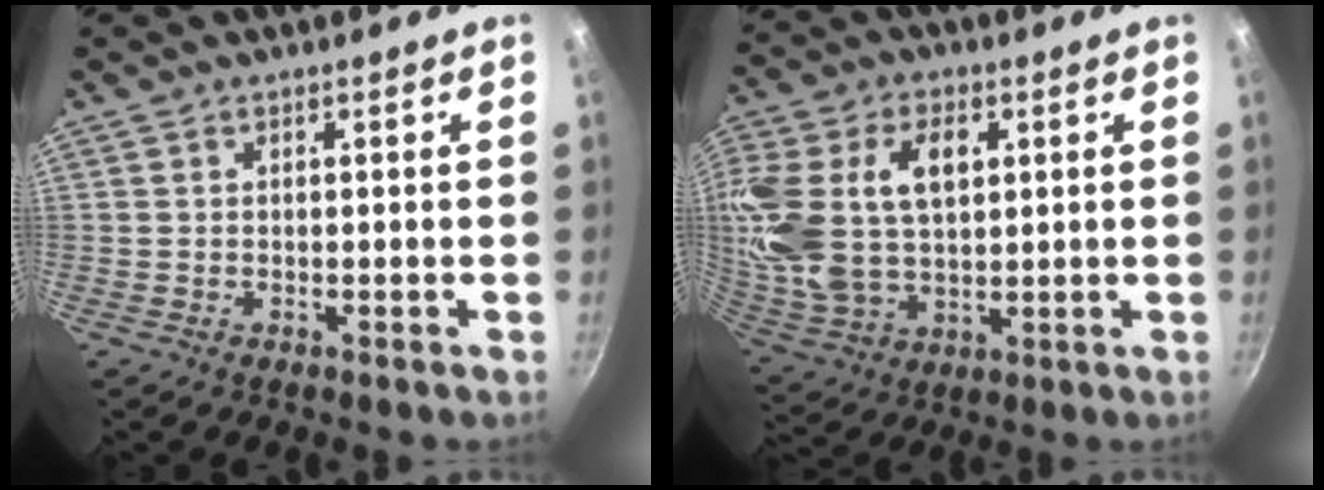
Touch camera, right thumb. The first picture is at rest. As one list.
[{"total": 21.4, "force": [5.1, 13.6, 15.6], "torque": [-0.329, -0.003, 0.101]}]